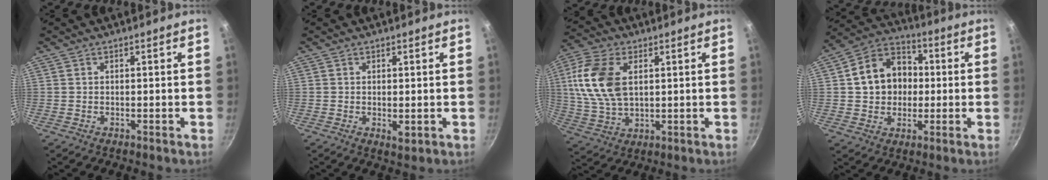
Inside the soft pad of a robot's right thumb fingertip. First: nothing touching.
{"total": 1.9, "force": [-0.2, 0.8, 1.7], "torque": [-0.029, -0.009, -0.001]}
{"total": 14.2, "force": [3.0, 8.6, 10.9], "torque": [-0.209, -0.003, 0.058]}
{"total": 13.5, "force": [1.1, 11.1, 7.6], "torque": [-0.096, 0.027, 0.008]}